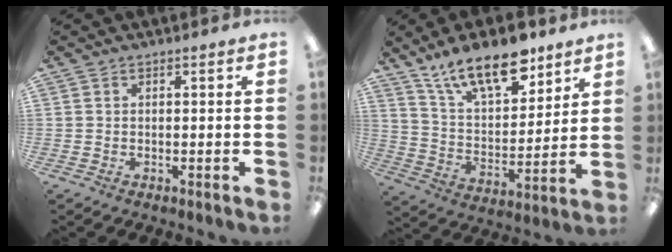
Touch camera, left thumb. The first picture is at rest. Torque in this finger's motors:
{"motor_torque": [0.18, 0.18, 1.40, -1.37, 0.31]}